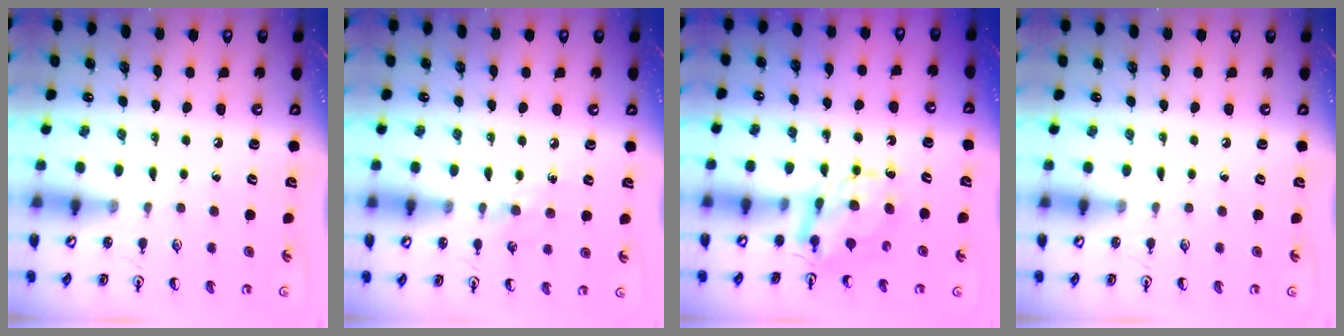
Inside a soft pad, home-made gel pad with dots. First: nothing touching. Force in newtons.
{"total": 5.5, "press": 5.5, "slide": 0.4}
{"total": 6.5, "press": 6.5, "slide": 0.5}
{"total": 0.0}